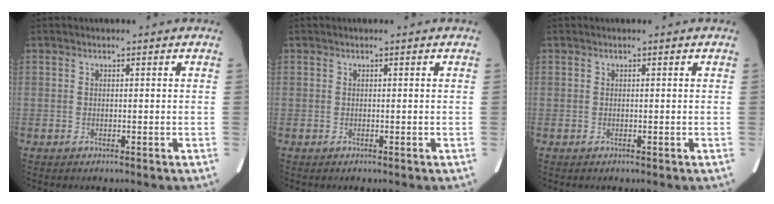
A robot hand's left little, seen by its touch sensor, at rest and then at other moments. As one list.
[{"total": 0.0}, {"total": 0.0}]